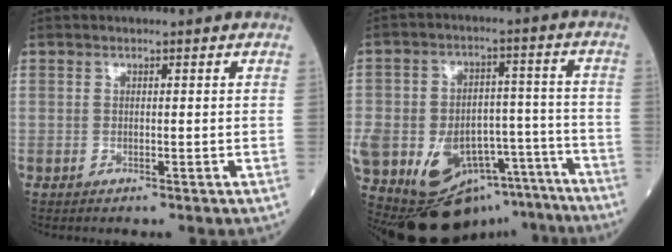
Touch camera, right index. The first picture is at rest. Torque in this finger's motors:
{"motor_torque": [2.14, 0.00, 1.05, 0.21]}